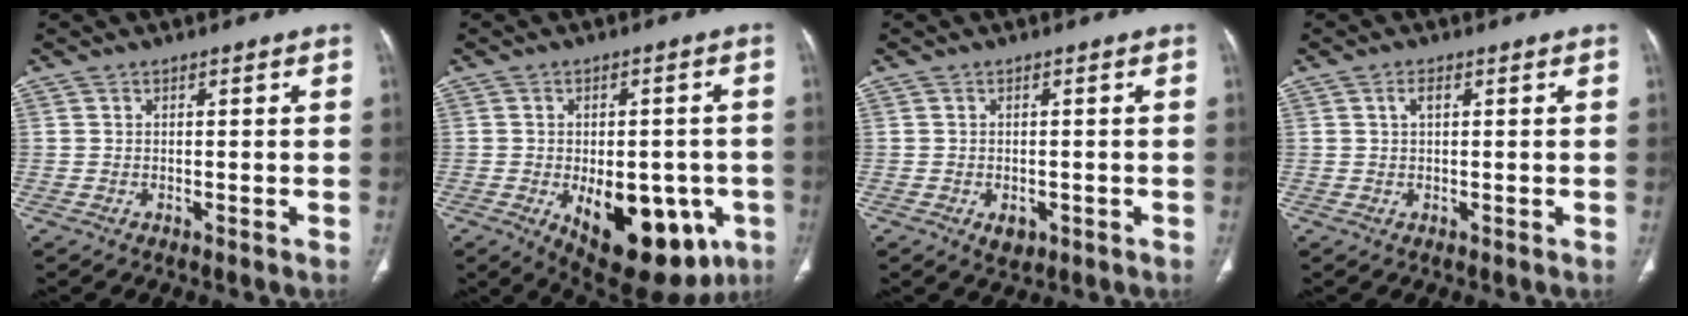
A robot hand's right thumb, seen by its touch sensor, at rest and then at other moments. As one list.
[{"total": 19.3, "force": [-6.6, 10.4, 14.9], "torque": [-0.162, 0.003, -0.064]}, {"total": 2.7, "force": [-1.0, 1.9, 1.6], "torque": [-0.015, 0.000, -0.005]}, {"total": 2.0, "force": [0.7, 0.9, 1.7], "torque": [-0.034, 0.005, 0.016]}]